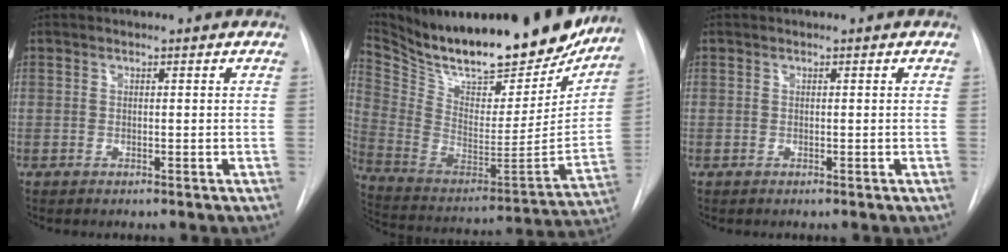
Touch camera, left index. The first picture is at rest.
{"total": 31.1, "force": [25.5, 8.9, 15.6], "torque": [-0.281, -0.046, 0.374]}
{"total": 0.0}